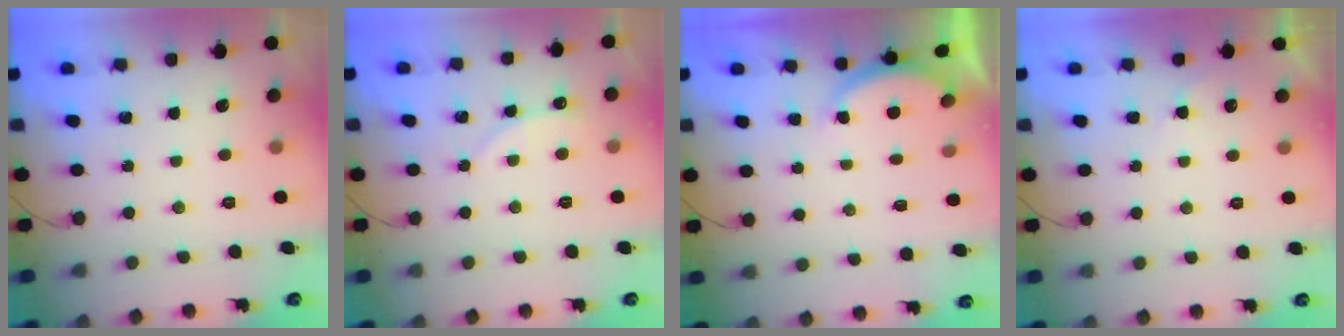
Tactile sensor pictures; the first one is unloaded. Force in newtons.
{"total": 2.5, "press": 2.5, "slide": 0.3}
{"total": 2.3, "press": 2.2, "slide": 0.6}
{"total": 3.2, "press": 3.2, "slide": 0.0}